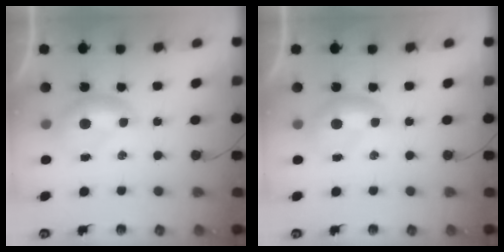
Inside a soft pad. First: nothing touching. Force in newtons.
{"total": 0.0}